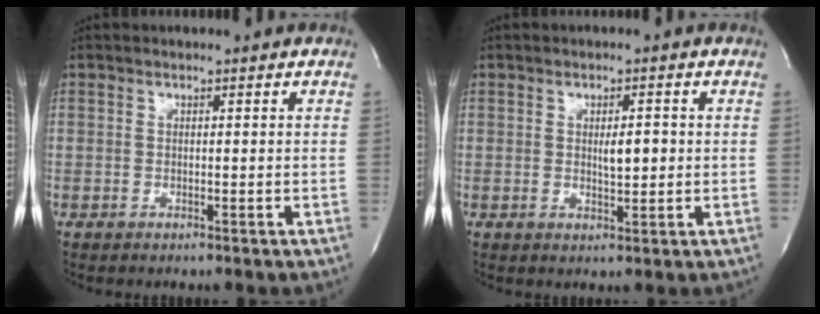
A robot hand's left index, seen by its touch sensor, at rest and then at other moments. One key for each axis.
{"total": 3.1, "fx": 0.0, "fy": 1.1, "fz": 2.9, "tx": -0.048, "ty": -0.006, "tz": 0.001}